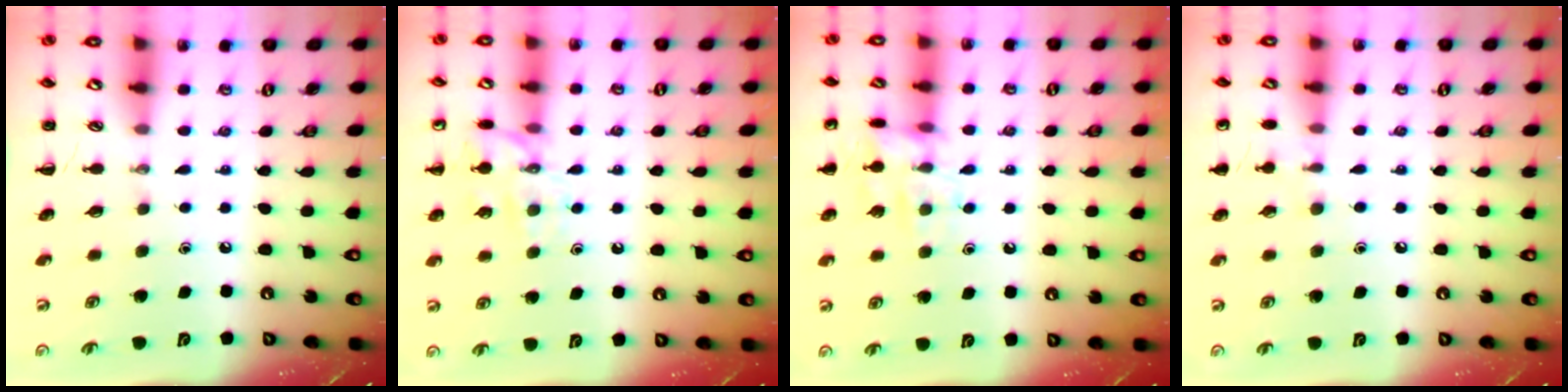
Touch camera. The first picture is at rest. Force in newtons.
{"total": 12.0, "press": 11.9, "slide": 0.8}
{"total": 11.3, "press": 11.2, "slide": 1.0}
{"total": 5.6, "press": 5.3, "slide": 1.7}